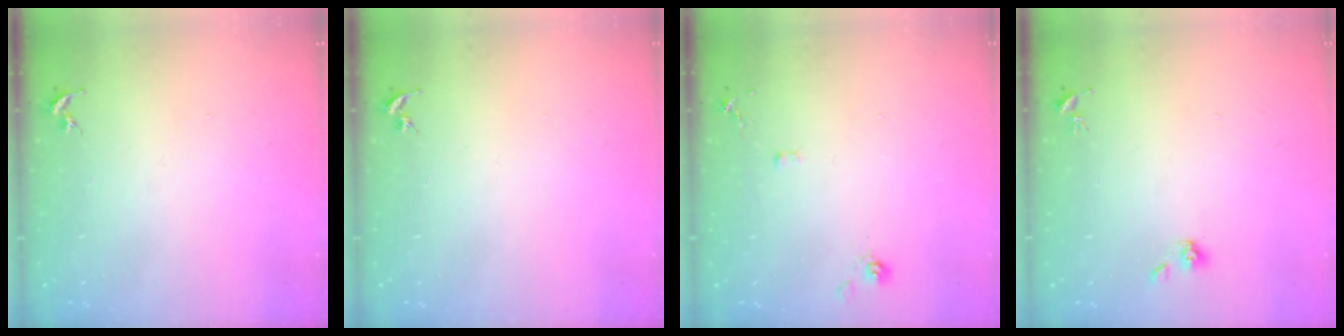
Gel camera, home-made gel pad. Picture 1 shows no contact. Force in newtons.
{"total": 0.0}
{"total": 4.8, "press": 4.8, "slide": 0.3}
{"total": 4.2, "press": 3.8, "slide": 1.9}